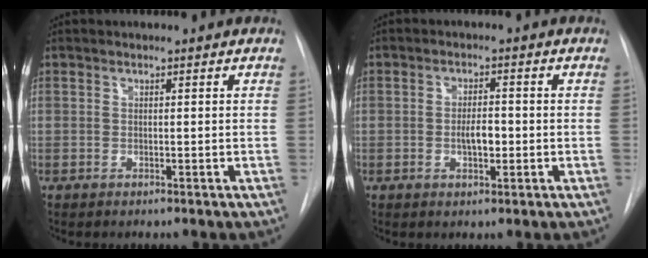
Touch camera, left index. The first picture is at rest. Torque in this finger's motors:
{"motor_torque": [0.38, -0.01, 0.10, 0.05]}